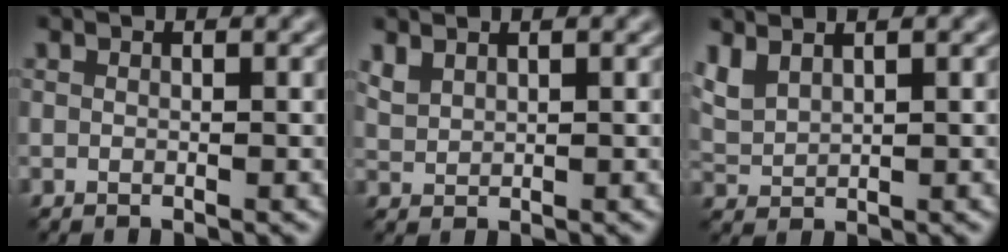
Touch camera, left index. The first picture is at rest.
{"total": 1.5, "force": [1.3, 0.5, 0.6], "torque": [-0.019, 0.003, 0.033]}
{"total": 2.4, "force": [1.9, 0.9, 1.3], "torque": [-0.037, 0.007, 0.046]}